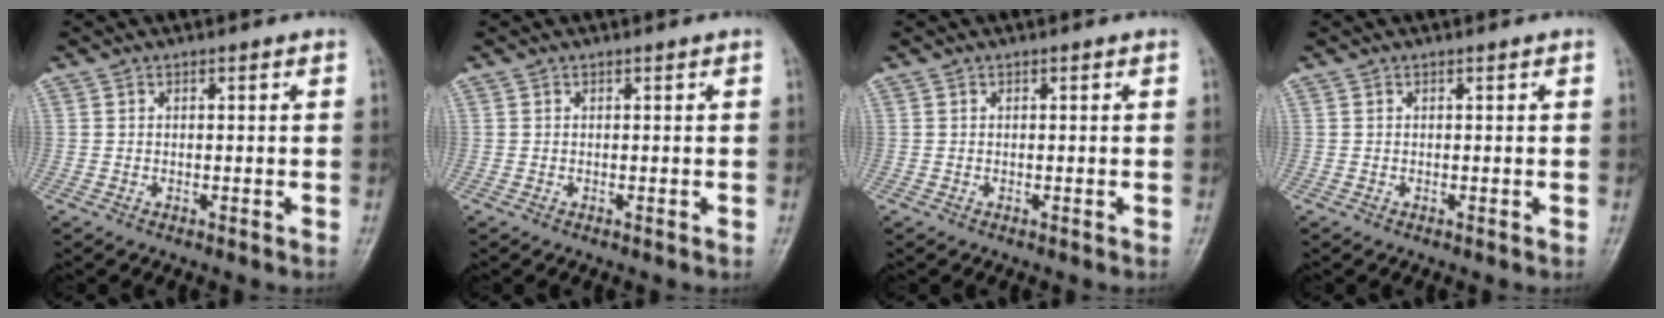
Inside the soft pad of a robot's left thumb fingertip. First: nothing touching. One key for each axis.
{"total": 0.0}
{"total": 0.0}
{"total": 0.0}